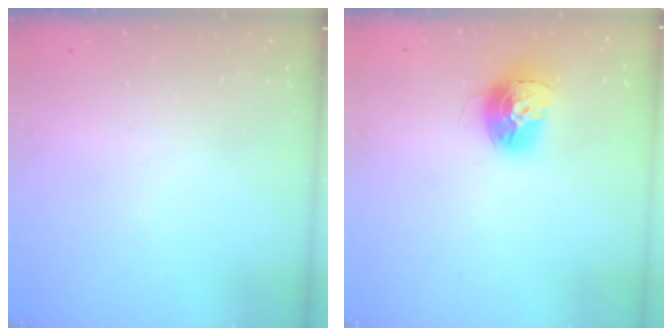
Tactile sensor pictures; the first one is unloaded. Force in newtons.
{"total": 13.8, "press": 13.7, "slide": 1.3}